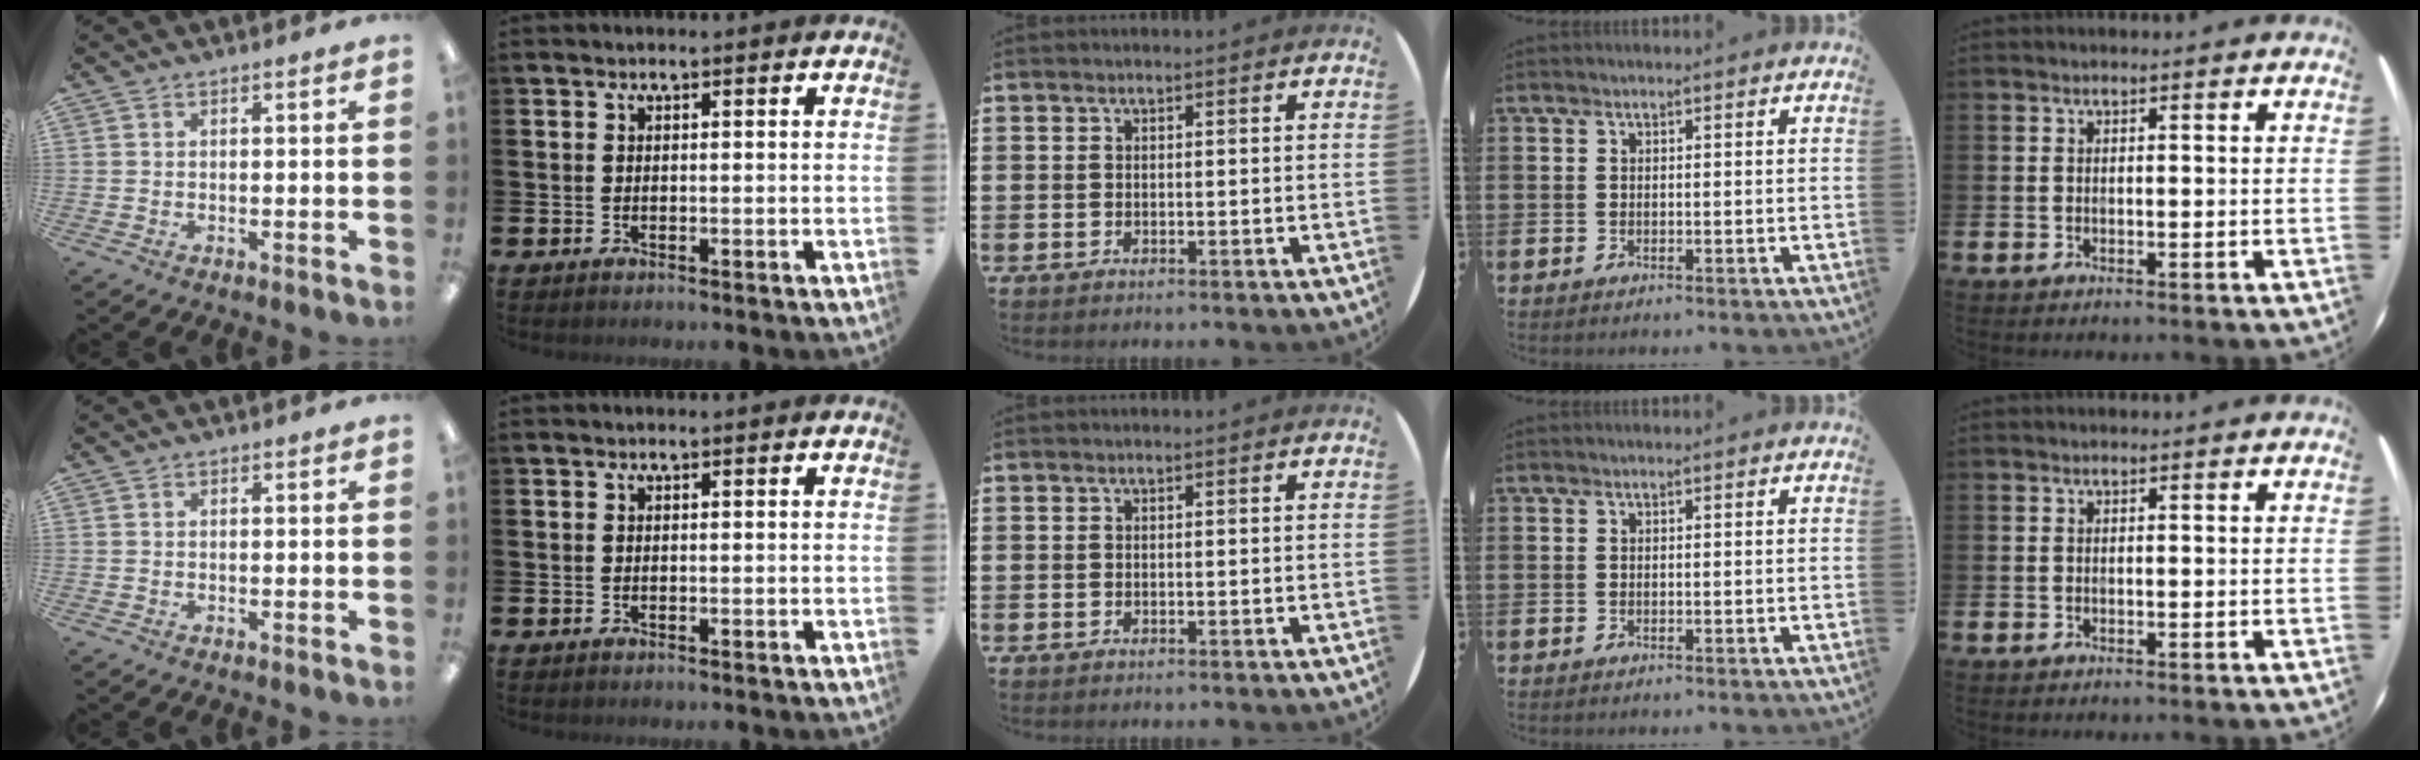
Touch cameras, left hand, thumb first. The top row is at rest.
{}